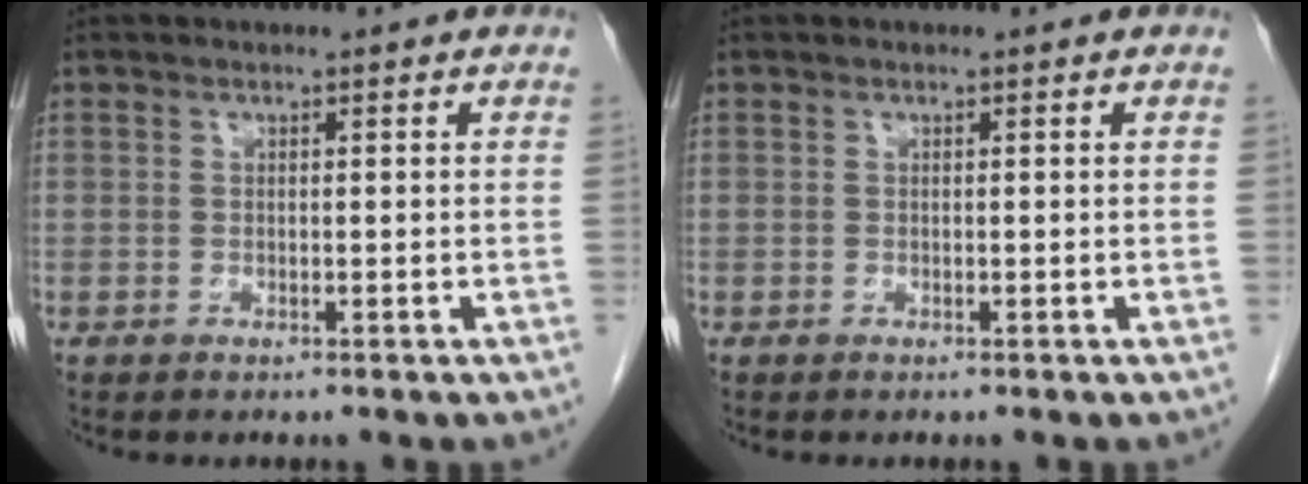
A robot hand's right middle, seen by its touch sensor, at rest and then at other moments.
{"total": 0.0}